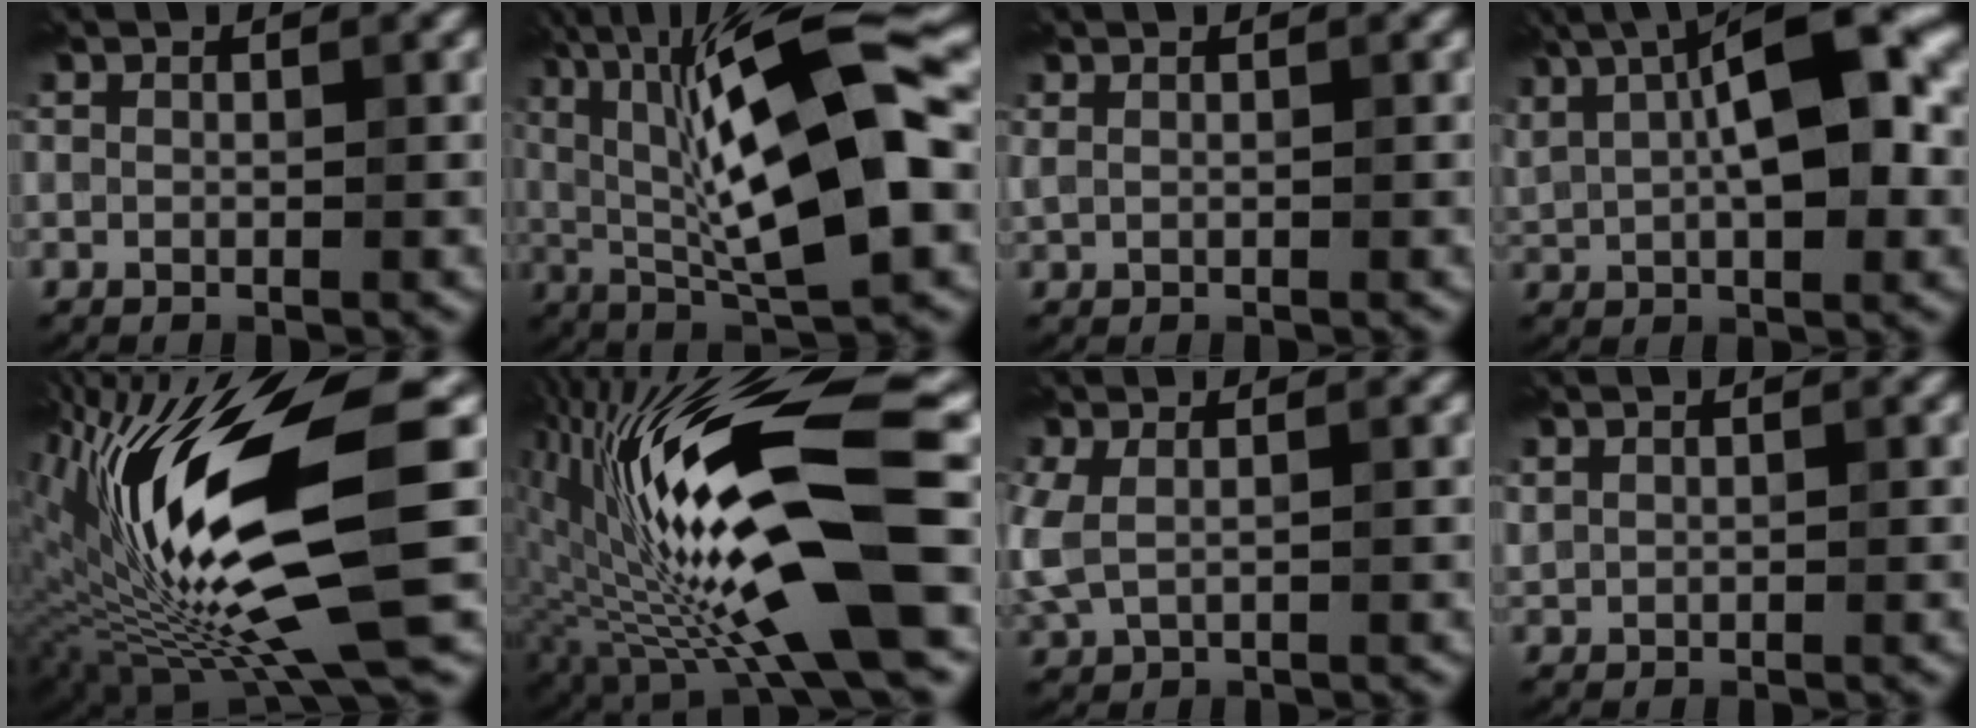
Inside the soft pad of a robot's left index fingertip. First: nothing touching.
{"total": 15.9, "force": [1.9, 4.4, 15.2], "torque": [-0.249, 0.016, 0.021]}
{"total": 0.5, "force": [0.4, 0.2, 0.3], "torque": [-0.008, 0.003, 0.010]}
{"total": 11.6, "force": [3.1, 4.5, 10.3], "torque": [-0.165, 0.016, 0.047]}
{"total": 16.2, "force": [1.6, 5.4, 15.2], "torque": [-0.288, -0.018, 0.036]}
{"total": 15.5, "force": [-1.1, 4.1, 15.0], "torque": [-0.269, 0.002, -0.021]}
{"total": 2.2, "force": [0.2, 1.3, 1.8], "torque": [-0.057, 0.001, 0.003]}
{"total": 0.5, "force": [0.5, 0.2, 0.0], "torque": [-0.003, 0.001, 0.014]}